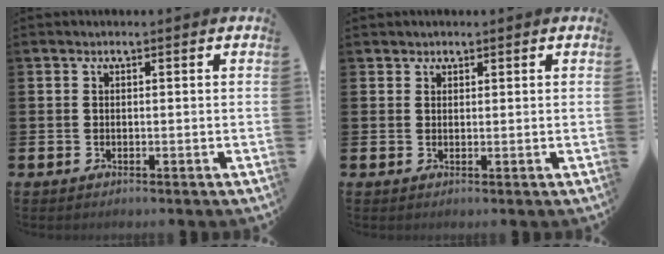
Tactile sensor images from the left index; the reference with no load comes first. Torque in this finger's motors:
{"motor_torque": [0.27, 0.13, -0.04, -0.01]}